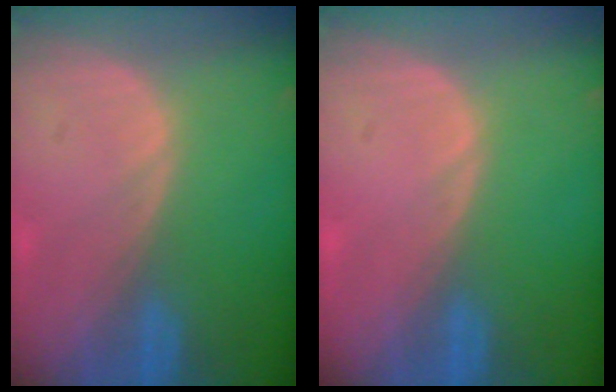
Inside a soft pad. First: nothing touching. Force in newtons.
{"total": 0.0}